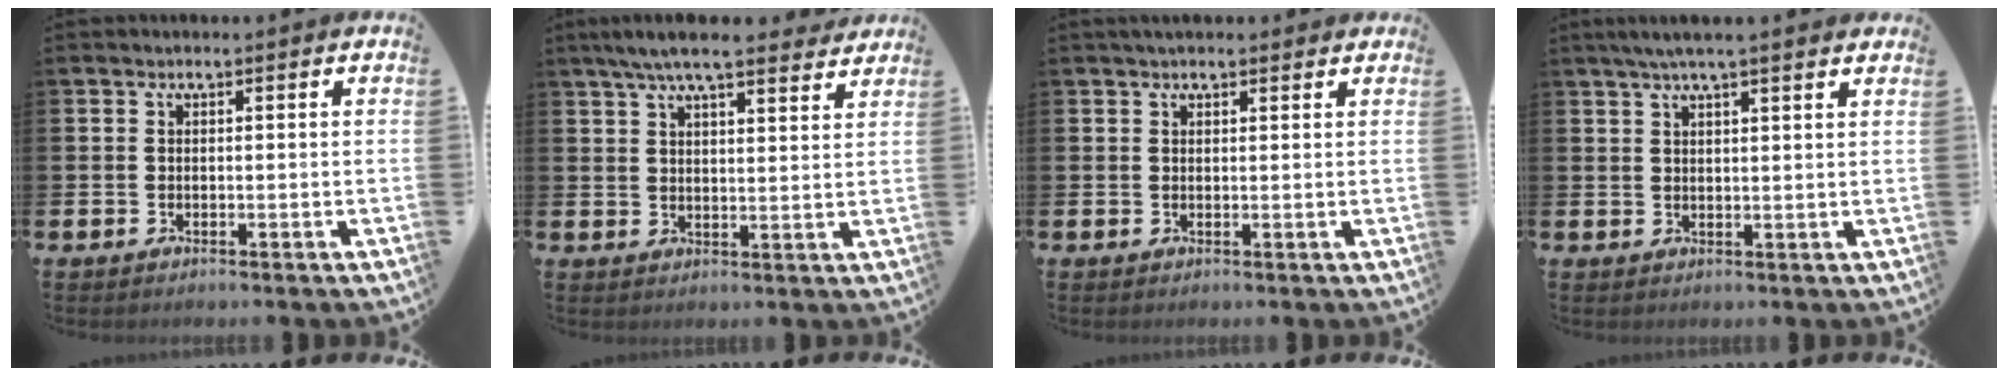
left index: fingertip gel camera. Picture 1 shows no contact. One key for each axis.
{"total": 6.9, "fx": 6.3, "fy": 1.0, "fz": 2.8, "tx": -0.058, "ty": -0.023, "tz": 0.110}
{"total": 1.8, "fx": 1.6, "fy": 0.6, "fz": 0.6, "tx": -0.003, "ty": 0.001, "tz": 0.027}
{"total": 4.0, "fx": 3.4, "fy": 0.2, "fz": 2.0, "tx": -0.045, "ty": -0.003, "tz": 0.061}